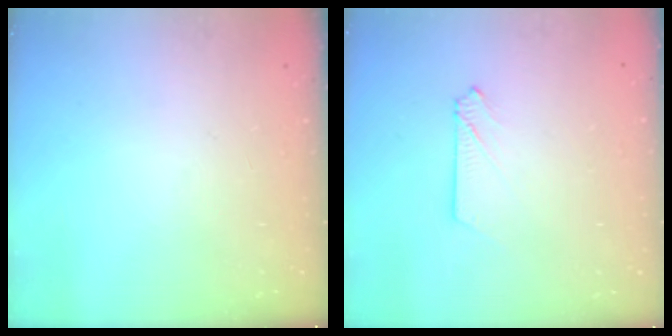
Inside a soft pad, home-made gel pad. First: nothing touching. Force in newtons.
{"total": 2.7, "press": 2.7, "slide": 0.2}